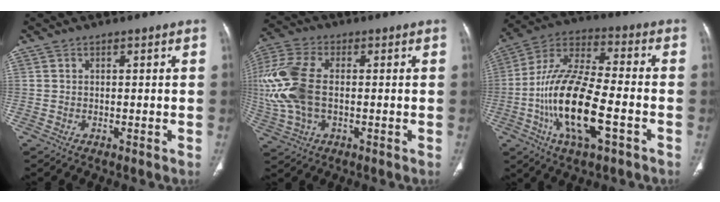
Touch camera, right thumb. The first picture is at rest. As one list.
[{"total": 15.0, "force": [0.1, 8.9, 12.1], "torque": [-0.296, 0.010, 0.003]}, {"total": 19.2, "force": [-5.4, 7.1, 17.0], "torque": [-0.334, 0.027, -0.098]}]